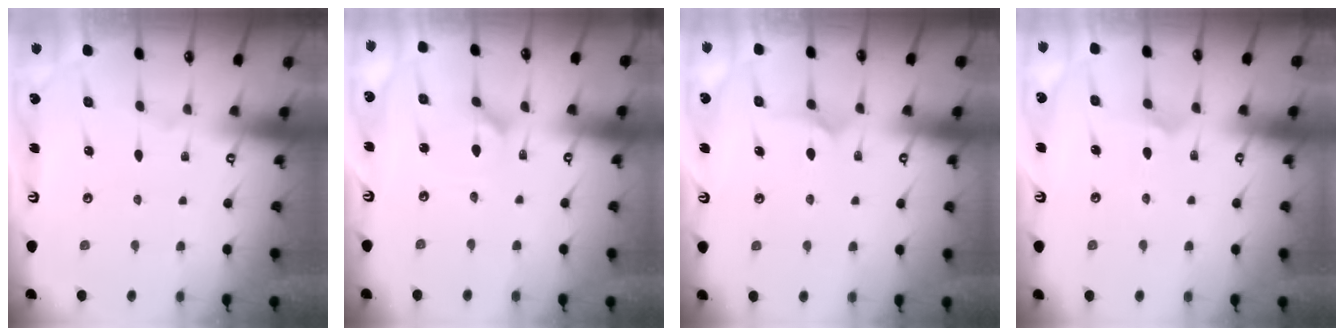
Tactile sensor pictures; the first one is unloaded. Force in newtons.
{"total": 2.2, "press": 2.2, "slide": 0.4}
{"total": 6.1, "press": 6.1, "slide": 0.2}
{"total": 5.4, "press": 5.4, "slide": 0.2}